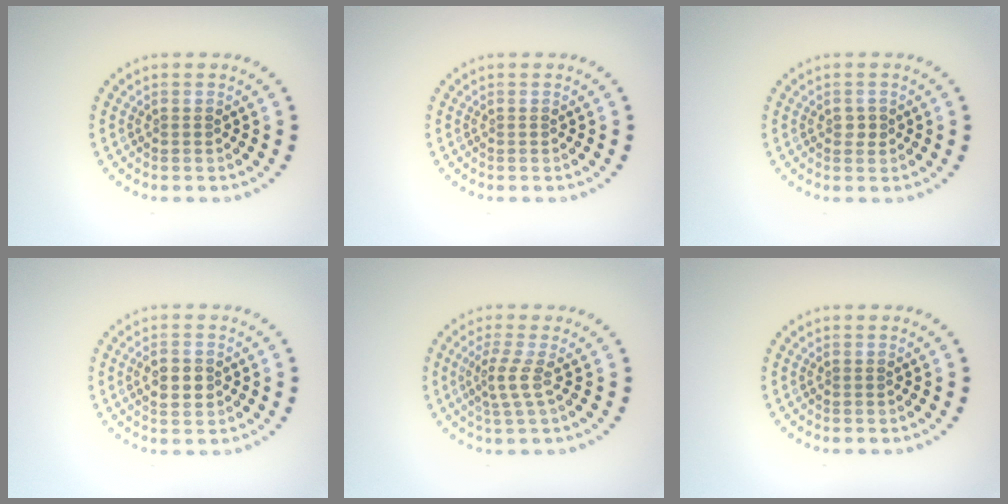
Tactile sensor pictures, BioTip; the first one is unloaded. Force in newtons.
{"total": 0.0}
{"total": 1.0, "press": 1.0, "slide": 0.2}
{"total": 2.5, "press": 2.5, "slide": 0.1}
{"total": 2.2, "press": 1.5, "slide": 1.6}
{"total": 0.0}